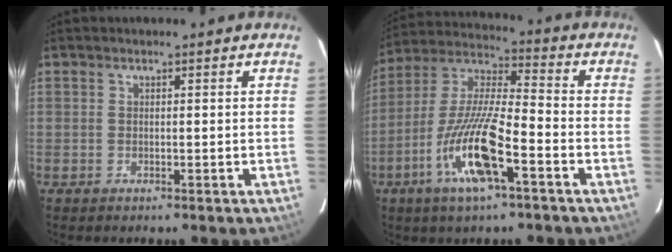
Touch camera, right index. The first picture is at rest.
{"total": 14.6, "force": [-6.2, 2.3, 13.1], "torque": [-0.269, -0.008, -0.116]}